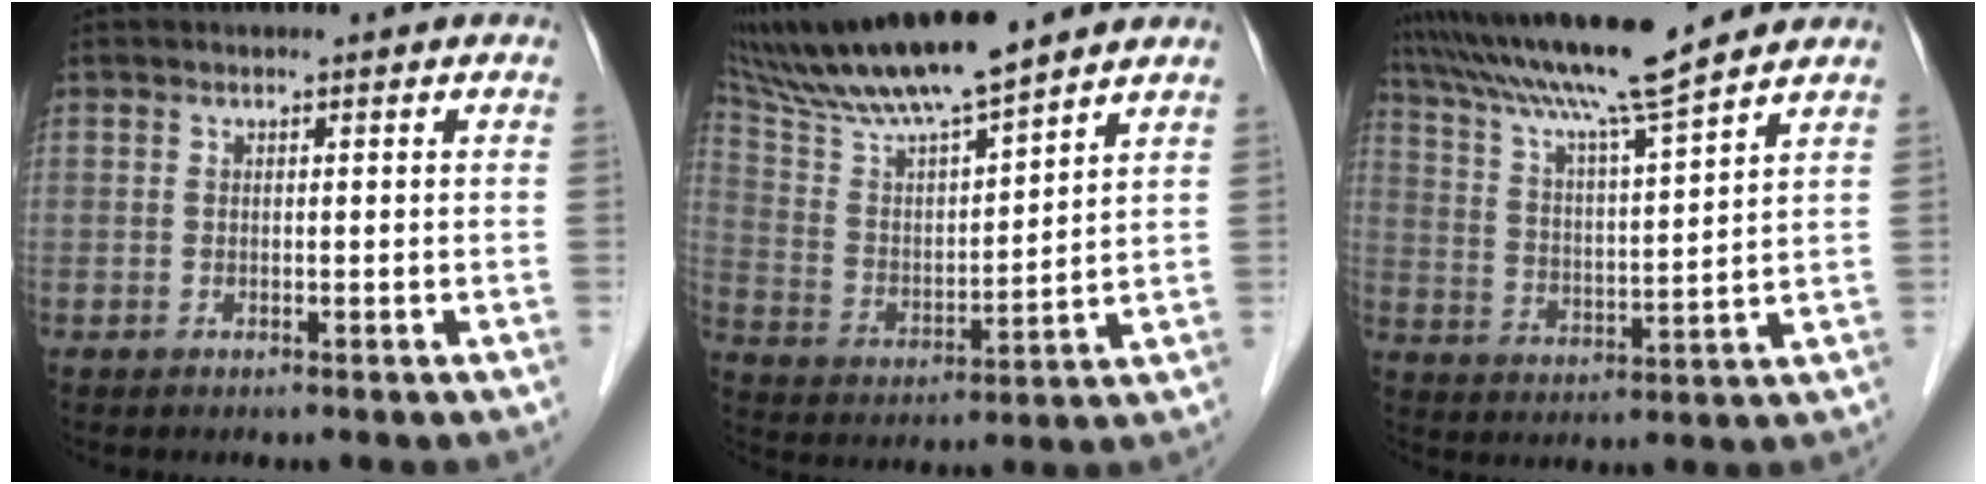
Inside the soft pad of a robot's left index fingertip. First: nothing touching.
{"total": 15.8, "force": [13.8, 0.8, 7.8], "torque": [-0.149, 0.010, 0.255]}
{"total": 14.3, "force": [12.3, -1.3, 7.1], "torque": [-0.132, 0.011, 0.209]}